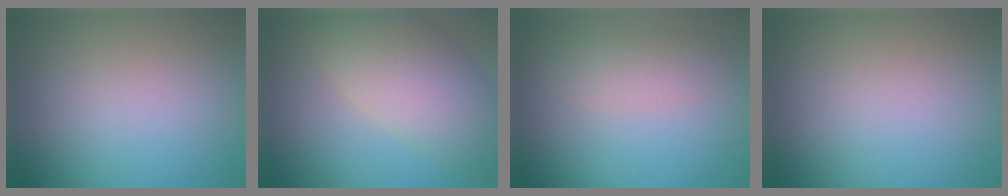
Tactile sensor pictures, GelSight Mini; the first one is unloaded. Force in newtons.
{"total": 8.0, "press": 8.0, "slide": 0.6}
{"total": 2.4, "press": 2.4, "slide": 0.2}
{"total": 0.0}